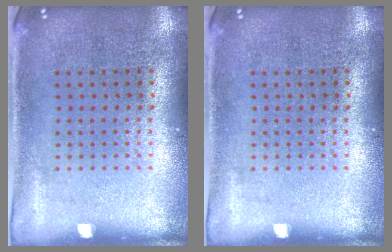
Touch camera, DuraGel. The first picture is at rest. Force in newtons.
{"total": 0.0}